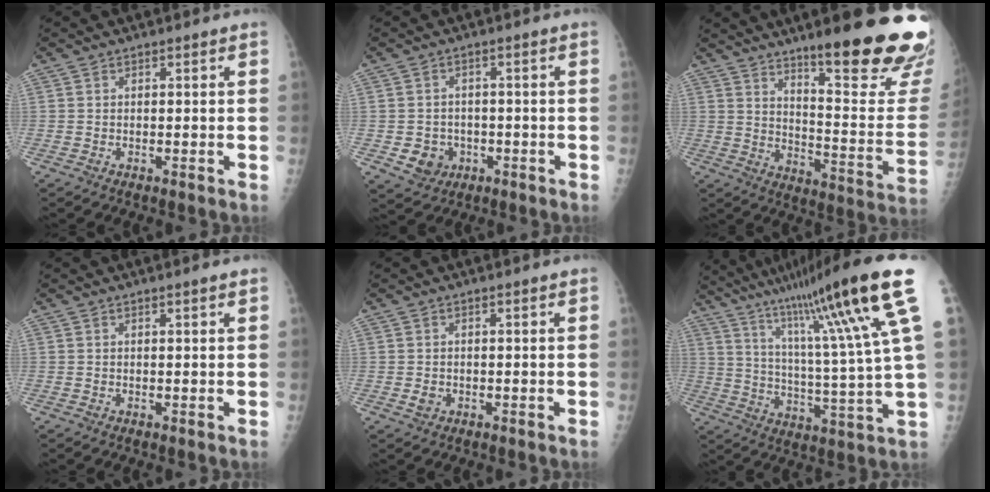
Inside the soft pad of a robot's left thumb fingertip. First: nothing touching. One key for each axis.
{"total": 5.1, "fx": -1.5, "fy": 4.5, "fz": 1.8, "tx": -0.007, "ty": 0.010, "tz": -0.016}
{"total": 25.0, "fx": 16.5, "fy": 4.1, "fz": 18.3, "tx": -0.219, "ty": -0.104, "tz": 0.237}
{"total": 1.4, "fx": 0.9, "fy": -0.1, "fz": 1.1, "tx": -0.016, "ty": 0.000, "tz": 0.013}
{"total": 1.4, "fx": 0.0, "fy": 1.0, "fz": 1.0, "tx": -0.013, "ty": 0.004, "tz": 0.004}
{"total": 23.6, "fx": 12.6, "fy": 0.7, "fz": 19.9, "tx": -0.305, "ty": -0.033, "tz": 0.197}